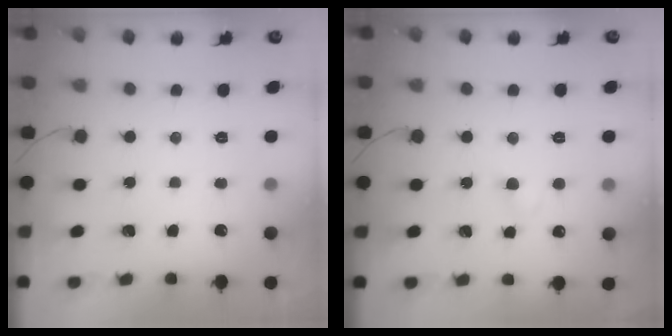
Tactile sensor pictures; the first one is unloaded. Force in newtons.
{"total": 2.1, "press": 1.9, "slide": 1.0}